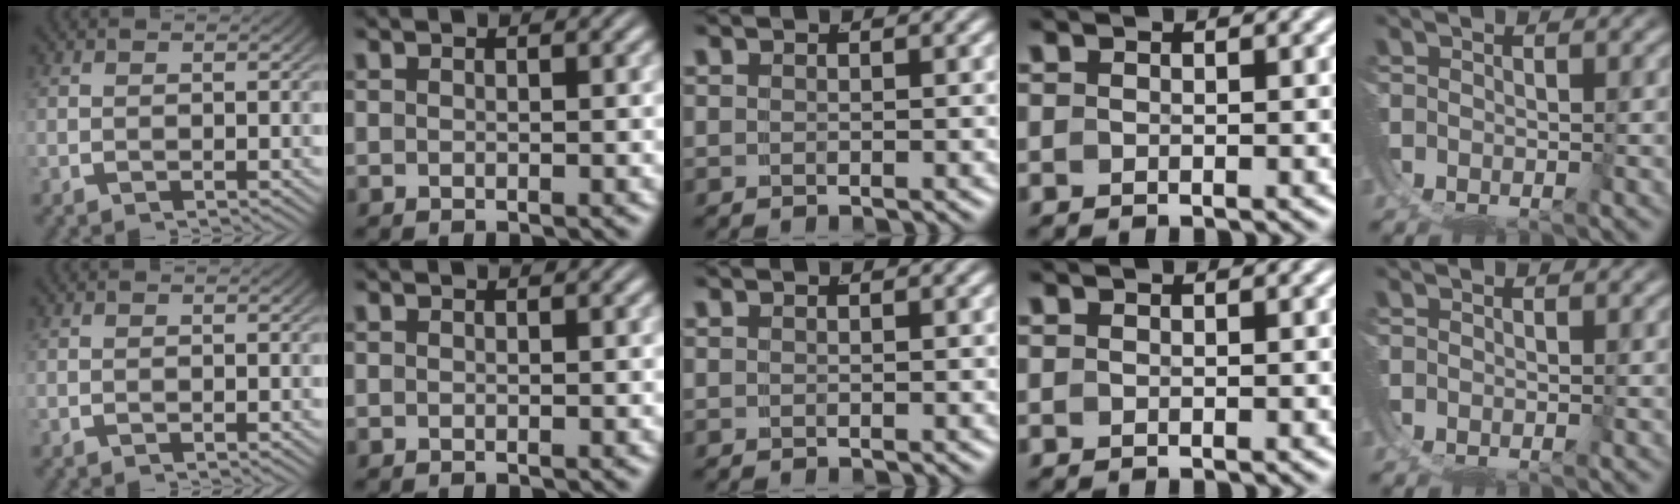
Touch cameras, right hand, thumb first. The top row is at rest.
{}